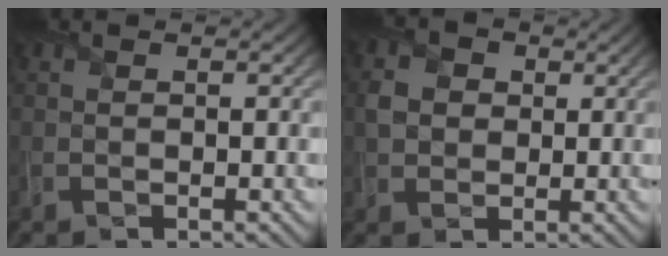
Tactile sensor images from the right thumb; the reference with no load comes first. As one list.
[{"total": 3.0, "force": [0.3, 2.6, 1.5], "torque": [-0.039, 0.002, 0.003]}]